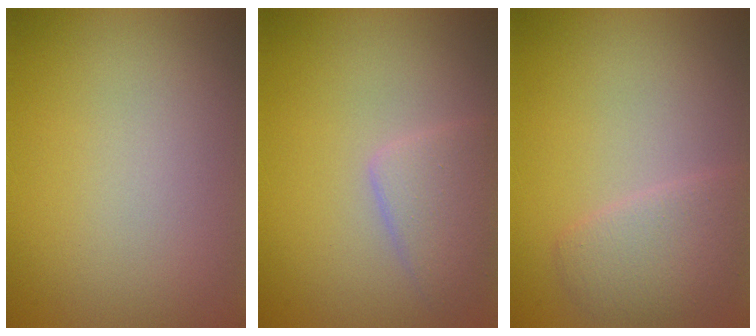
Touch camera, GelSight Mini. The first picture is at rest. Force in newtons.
{"total": 2.8, "press": 2.8, "slide": 0.1}
{"total": 2.6, "press": 2.6, "slide": 0.2}